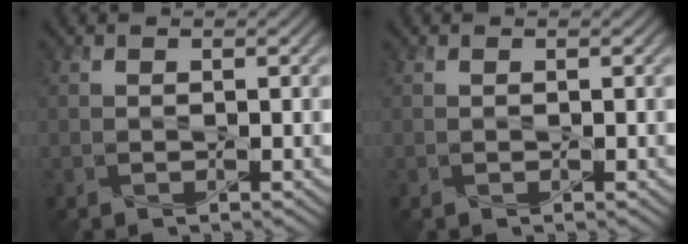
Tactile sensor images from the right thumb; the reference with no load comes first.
{"total": 0.0}